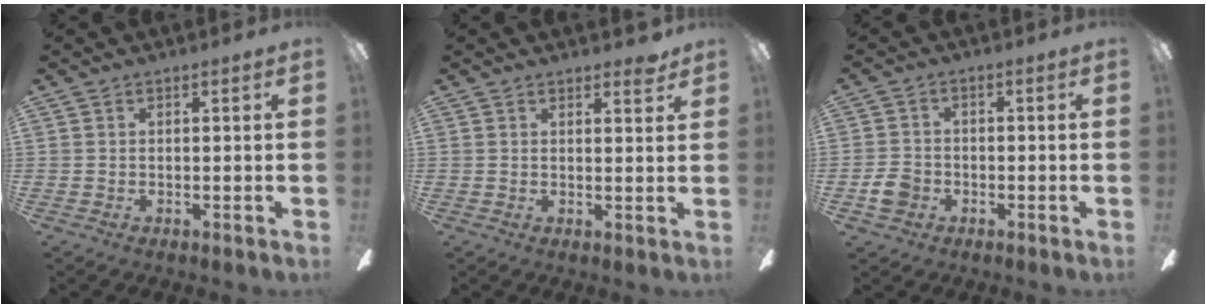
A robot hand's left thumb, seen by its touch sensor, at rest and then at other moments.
{"total": 2.6, "force": [2.2, 0.6, 1.3], "torque": [-0.004, -0.012, 0.033]}
{"total": 5.0, "force": [-2.0, 4.0, 2.3], "torque": [-0.047, 0.005, -0.039]}